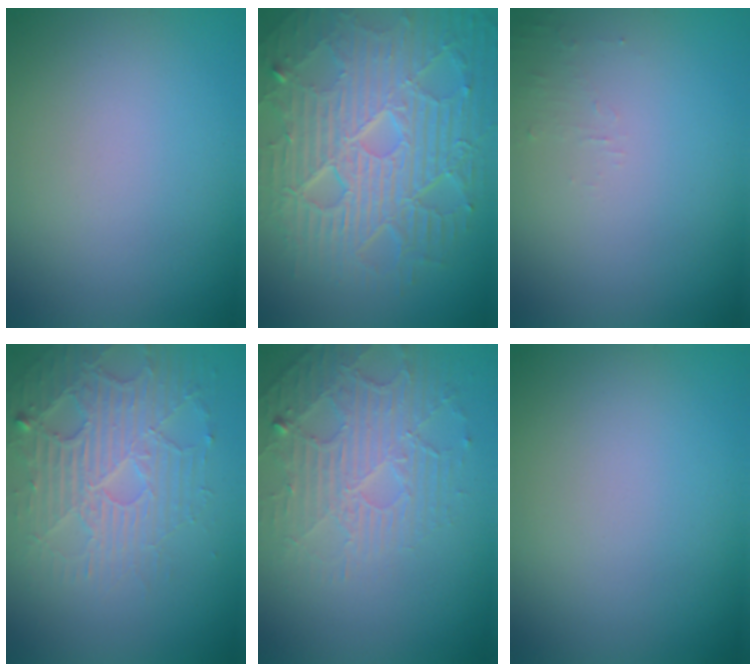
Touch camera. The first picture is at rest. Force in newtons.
{"total": 10.9, "press": 6.9, "slide": 8.5}
{"total": 0.9, "press": 0.9, "slide": 0.1}
{"total": 4.7, "press": 4.1, "slide": 2.3}
{"total": 4.7, "press": 3.6, "slide": 3.0}
{"total": 0.0}